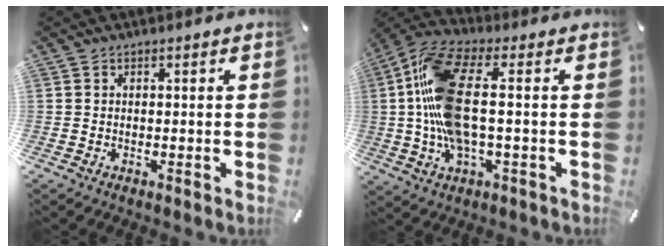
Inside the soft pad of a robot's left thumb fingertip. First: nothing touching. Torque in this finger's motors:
{"motor_torque": [0.33, 1.49, 1.62, -1.14, 0.31]}